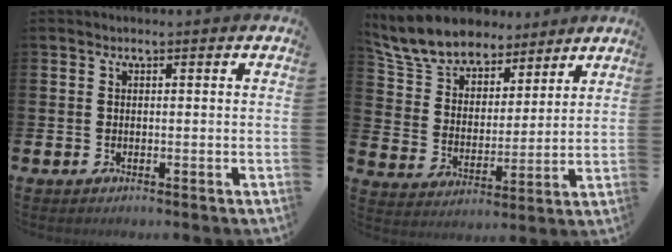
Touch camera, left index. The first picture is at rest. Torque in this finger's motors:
{"motor_torque": [2.14, 0.00, 1.05, 0.21]}